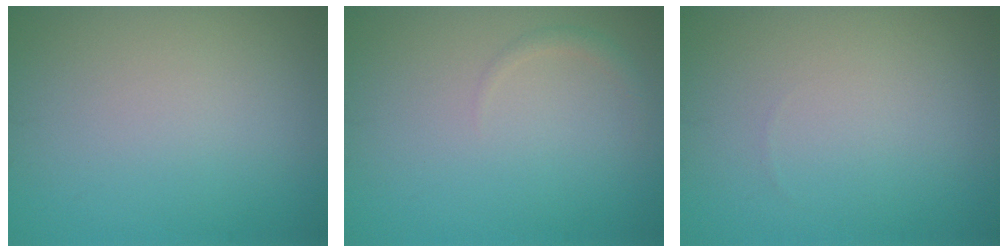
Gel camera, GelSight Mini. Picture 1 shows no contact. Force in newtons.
{"total": 0.8, "press": 0.8, "slide": 0.0}
{"total": 0.0}